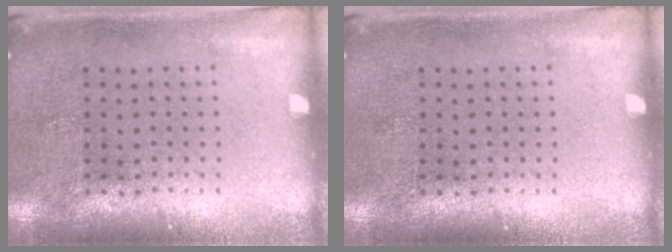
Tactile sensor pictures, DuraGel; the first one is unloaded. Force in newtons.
{"total": 0.0}